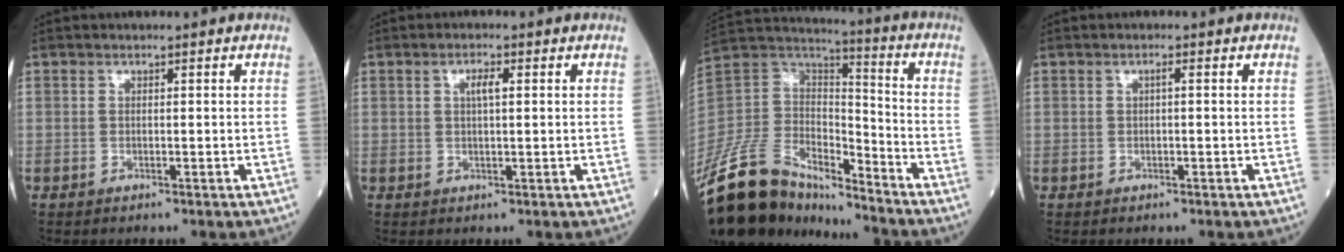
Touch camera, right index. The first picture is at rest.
{"total": 2.2, "force": [0.7, 0.5, 2.1], "torque": [-0.040, 0.001, 0.011]}
{"total": 20.5, "force": [-17.4, 6.8, 8.6], "torque": [-0.196, 0.025, -0.326]}
{"total": 0.6, "force": [0.1, 0.0, 0.6], "torque": [-0.011, 0.002, 0.000]}